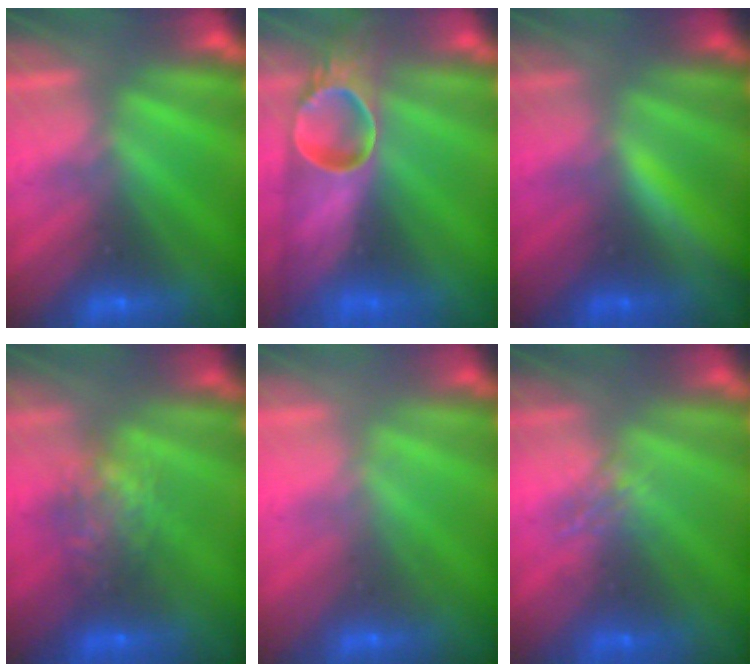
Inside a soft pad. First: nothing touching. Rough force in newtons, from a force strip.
{"total": 6.9}
{"total": 1.7}
{"total": 8.4}
{"total": 2.0}
{"total": 1.6}